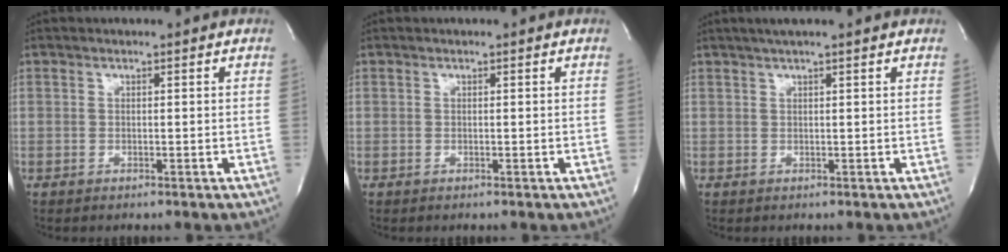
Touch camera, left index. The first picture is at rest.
{"total": 0.0}
{"total": 4.0, "force": [3.2, -0.3, 2.5], "torque": [-0.038, 0.027, 0.049]}